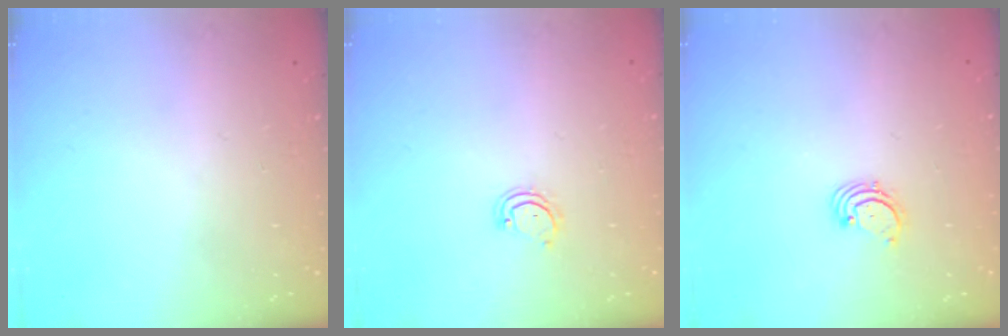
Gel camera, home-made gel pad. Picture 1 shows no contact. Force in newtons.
{"total": 2.9, "press": 2.9, "slide": 0.3}
{"total": 1.7, "press": 1.7, "slide": 0.2}